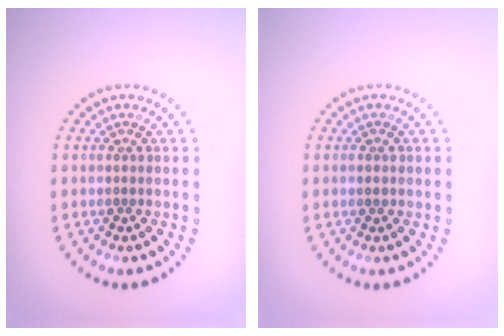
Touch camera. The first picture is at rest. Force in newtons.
{"total": 0.8, "press": 0.8, "slide": 0.2}